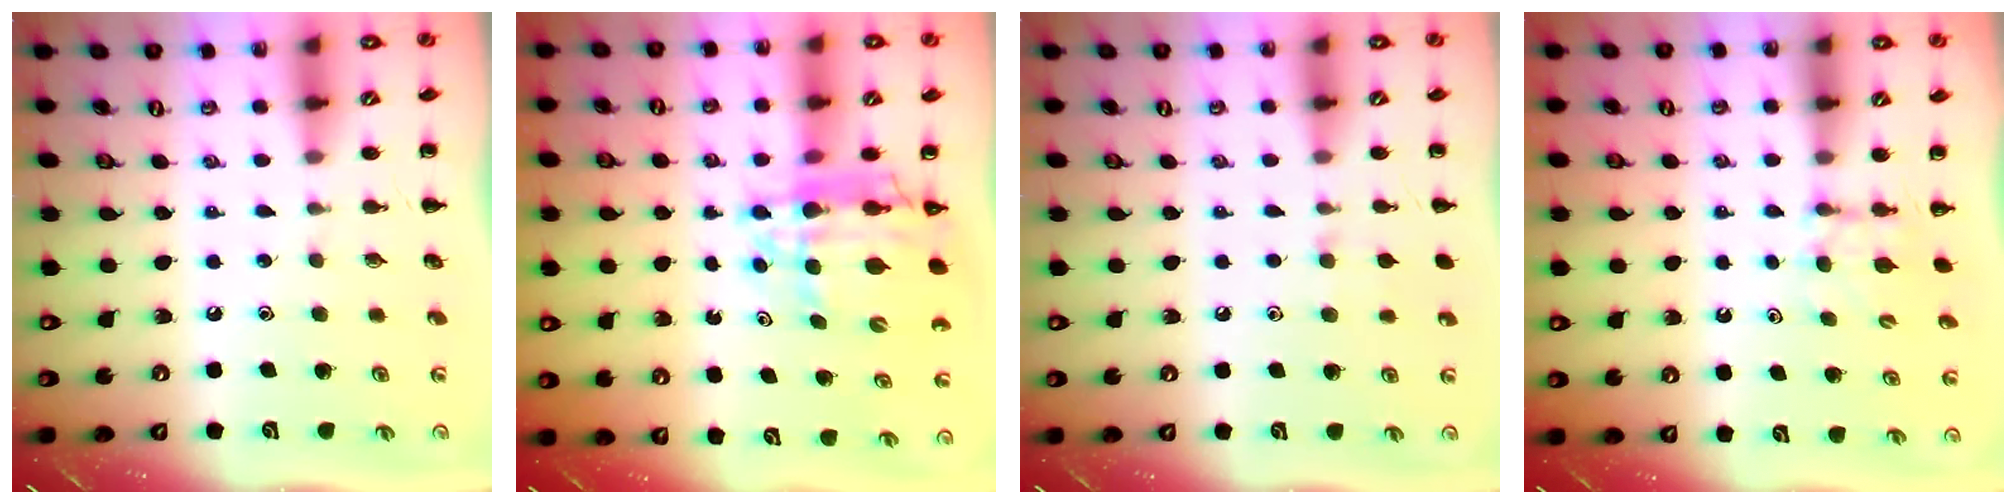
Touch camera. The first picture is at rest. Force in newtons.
{"total": 11.9, "press": 11.3, "slide": 3.6}
{"total": 5.5, "press": 5.1, "slide": 2.0}
{"total": 4.9, "press": 4.7, "slide": 1.4}